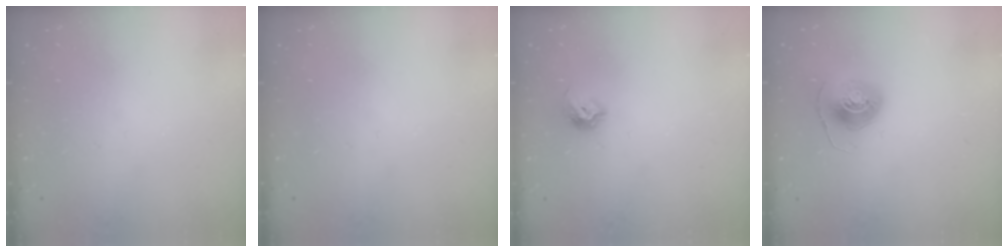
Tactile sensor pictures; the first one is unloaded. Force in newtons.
{"total": 0.0}
{"total": 7.7, "press": 7.7, "slide": 1.0}
{"total": 7.8, "press": 7.8, "slide": 0.3}